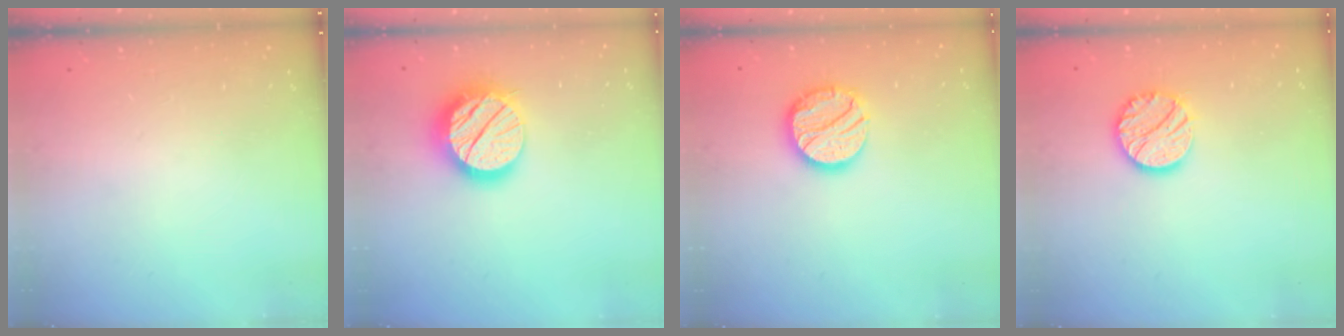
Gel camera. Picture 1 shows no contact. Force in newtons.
{"total": 16.8, "press": 16.8, "slide": 1.6}
{"total": 14.8, "press": 14.7, "slide": 1.2}
{"total": 11.6, "press": 11.6, "slide": 0.5}